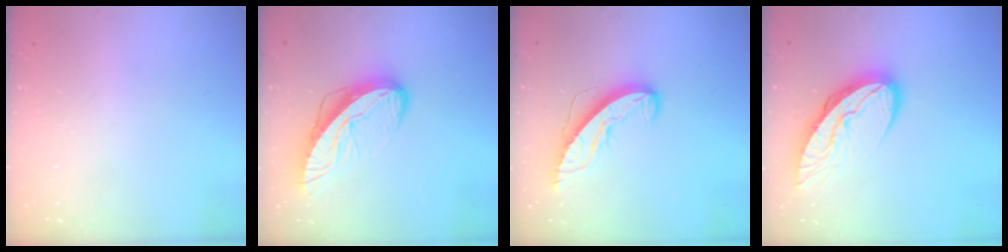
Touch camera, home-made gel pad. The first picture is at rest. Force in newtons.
{"total": 12.1, "press": 12.1, "slide": 1.4}
{"total": 9.4, "press": 9.4, "slide": 0.4}
{"total": 12.0, "press": 11.9, "slide": 1.1}